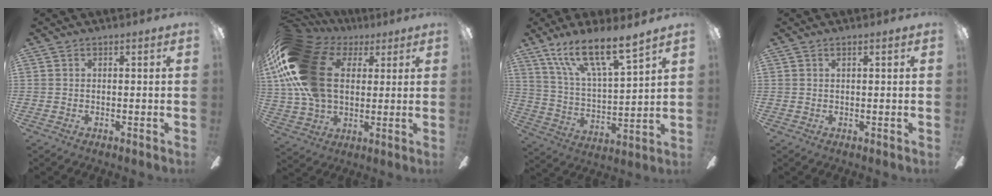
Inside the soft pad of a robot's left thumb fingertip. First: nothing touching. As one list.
[{"total": 24.3, "force": [5.3, 16.6, 17.0], "torque": [-0.367, 0.000, 0.095]}, {"total": 15.2, "force": [12.2, 2.7, 8.7], "torque": [-0.175, -0.076, 0.211]}, {"total": 0.8, "force": [0.4, 0.2, 0.6], "torque": [-0.013, 0.002, 0.008]}]